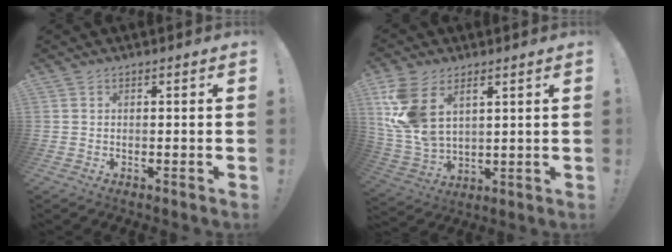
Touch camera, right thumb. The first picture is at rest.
{"total": 12.6, "force": [5.7, 7.4, 8.5], "torque": [-0.187, -0.026, 0.112]}